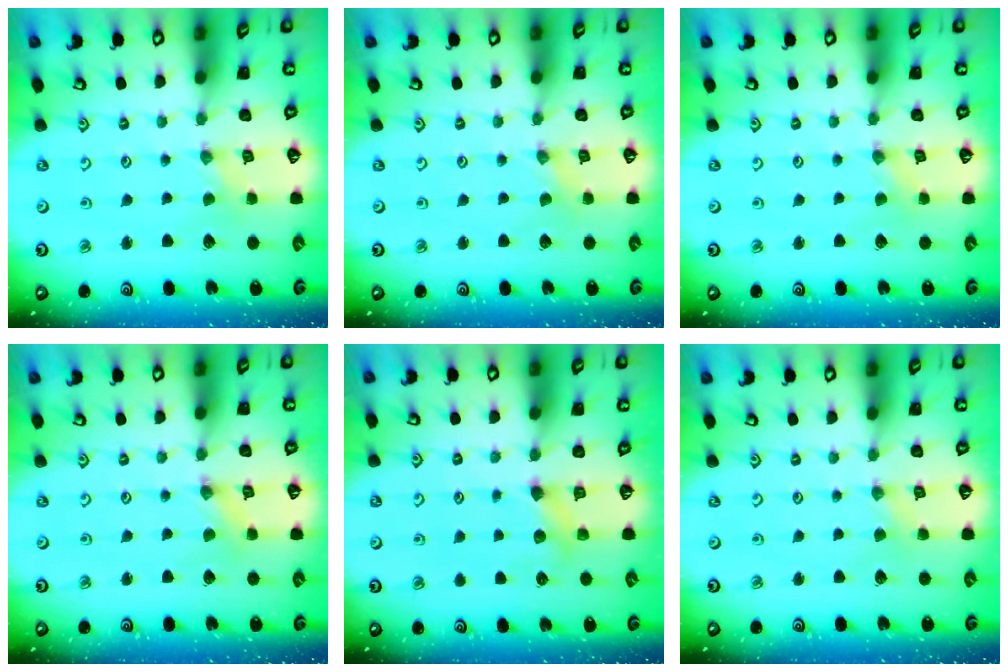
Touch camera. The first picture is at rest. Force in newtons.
{"total": 0.0}
{"total": 0.0}
{"total": 0.0}
{"total": 4.4, "press": 4.3, "slide": 0.8}
{"total": 0.8, "press": 0.8, "slide": 0.3}